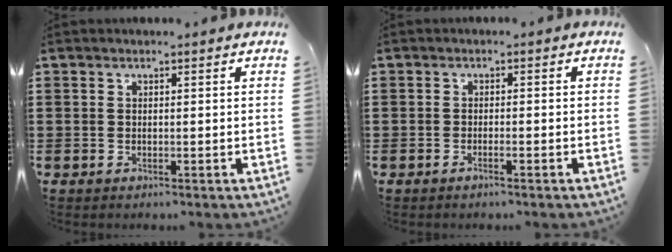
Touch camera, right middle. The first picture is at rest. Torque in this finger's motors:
{"motor_torque": [-0.14, -0.06, -0.07, -0.01]}